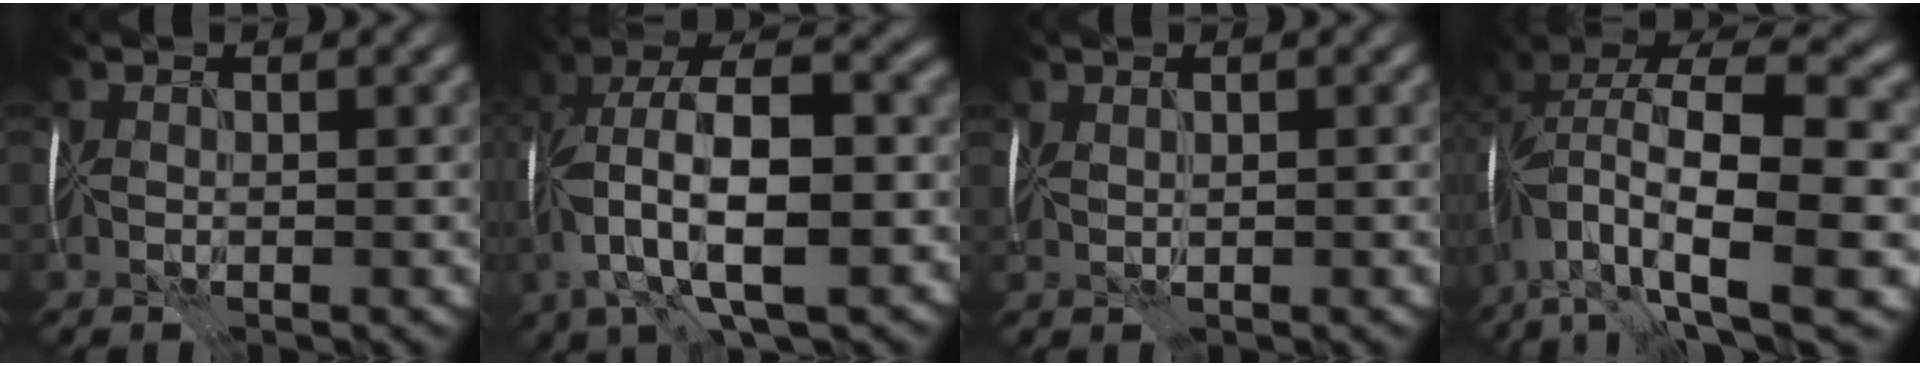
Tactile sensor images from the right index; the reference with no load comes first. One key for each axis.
{"total": 13.3, "fx": -2.5, "fy": 6.0, "fz": 11.6, "tx": -0.221, "ty": 0.015, "tz": -0.040}
{"total": 0.8, "fx": 0.5, "fy": -0.6, "fz": -0.2, "tx": 0.003, "ty": 0.003, "tz": 0.015}
{"total": 13.4, "fx": -2.7, "fy": 5.3, "fz": 12.0, "tx": -0.223, "ty": 0.007, "tz": -0.021}